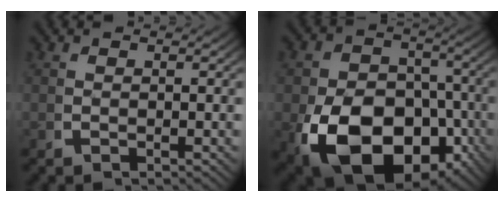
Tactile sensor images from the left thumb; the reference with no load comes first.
{"total": 18.1, "force": [-5.5, 12.1, 12.3], "torque": [-0.240, -0.077, -0.051]}